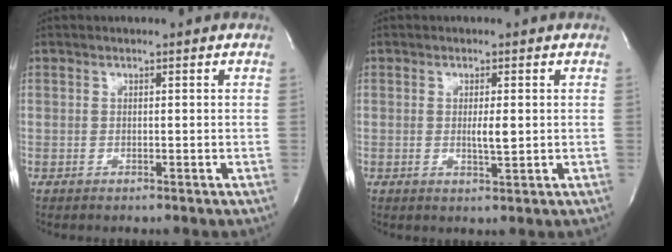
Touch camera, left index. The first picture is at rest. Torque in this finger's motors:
{"motor_torque": [0.16, 0.03, 0.02, 0.02]}